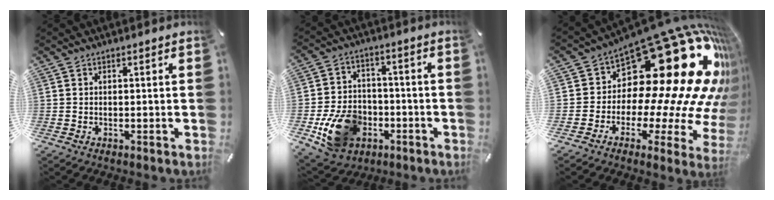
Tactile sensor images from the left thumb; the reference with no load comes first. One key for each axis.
{"total": 14.6, "fx": -5.0, "fy": 11.2, "fz": 7.8, "tx": -0.151, "ty": 0.031, "tz": -0.081}
{"total": 32.0, "fx": 13.6, "fy": 16.5, "fz": 23.8, "tx": -0.304, "ty": -0.173, "tz": 0.266}